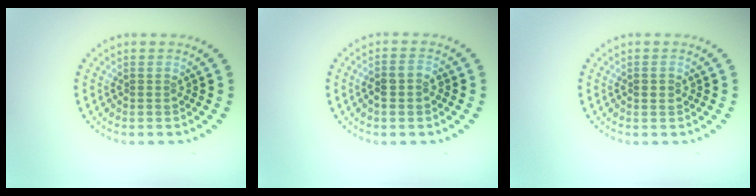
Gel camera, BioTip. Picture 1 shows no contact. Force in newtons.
{"total": 1.9, "press": 1.9, "slide": 0.6}
{"total": 1.2, "press": 1.2, "slide": 0.1}